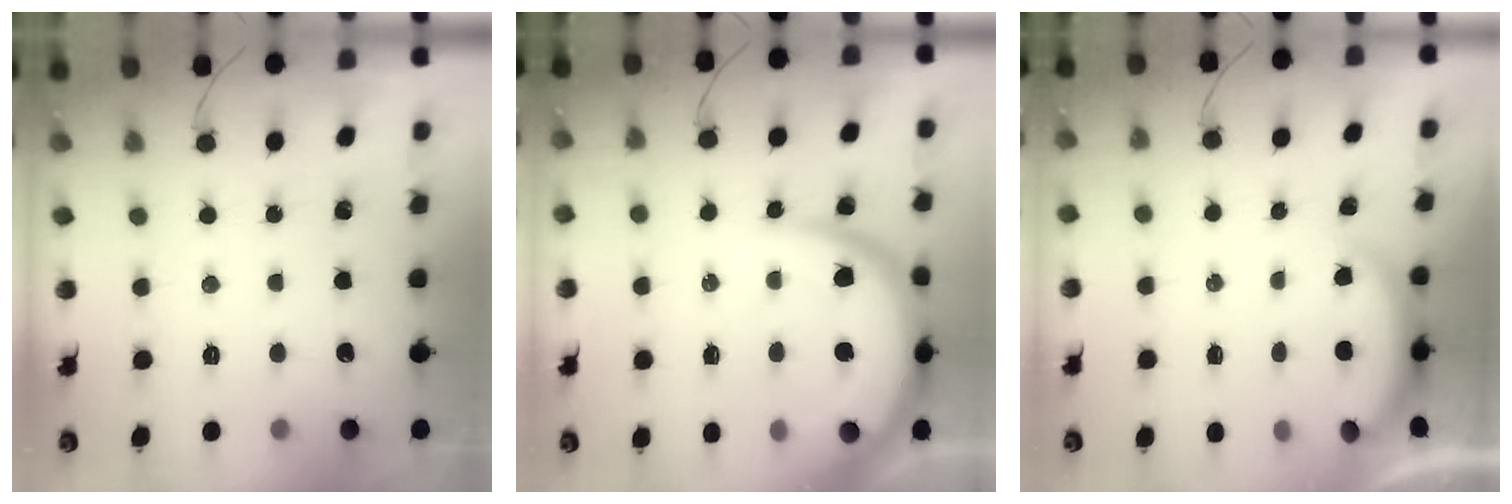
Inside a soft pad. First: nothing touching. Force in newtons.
{"total": 12.0, "press": 11.9, "slide": 1.1}
{"total": 1.7, "press": 1.6, "slide": 0.5}